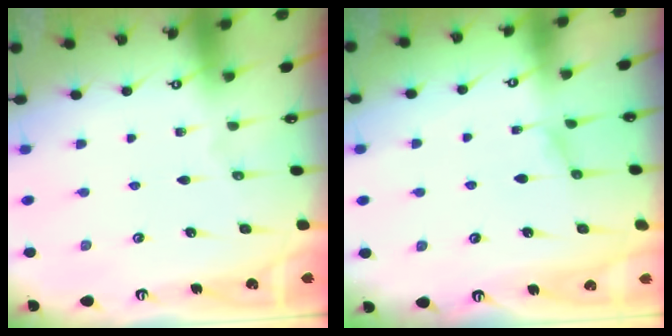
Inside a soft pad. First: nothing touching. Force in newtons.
{"total": 1.0, "press": 0.8, "slide": 0.7}